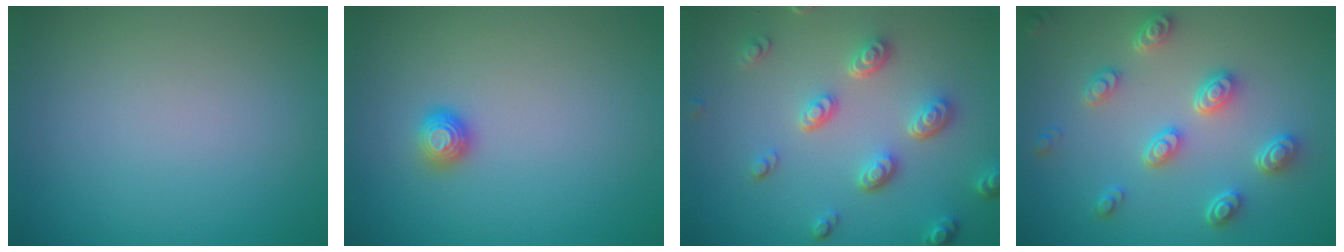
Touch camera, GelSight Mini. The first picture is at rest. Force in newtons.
{"total": 1.1, "press": 1.1, "slide": 0.4}
{"total": 4.4, "press": 3.5, "slide": 2.7}
{"total": 4.4, "press": 3.7, "slide": 2.3}